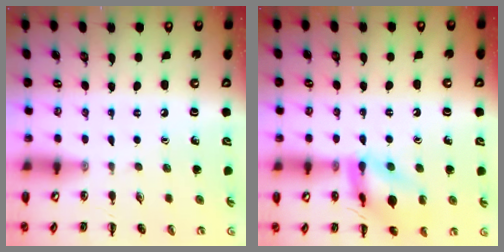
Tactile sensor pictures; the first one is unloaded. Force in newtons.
{"total": 12.9, "press": 12.9, "slide": 1.5}